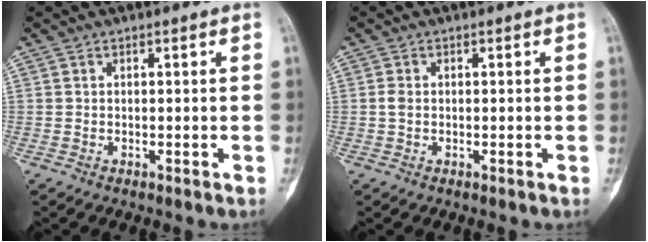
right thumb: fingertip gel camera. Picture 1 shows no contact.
{"total": 1.3, "force": [0.0, 0.9, 0.9], "torque": [-0.020, 0.000, -0.001]}